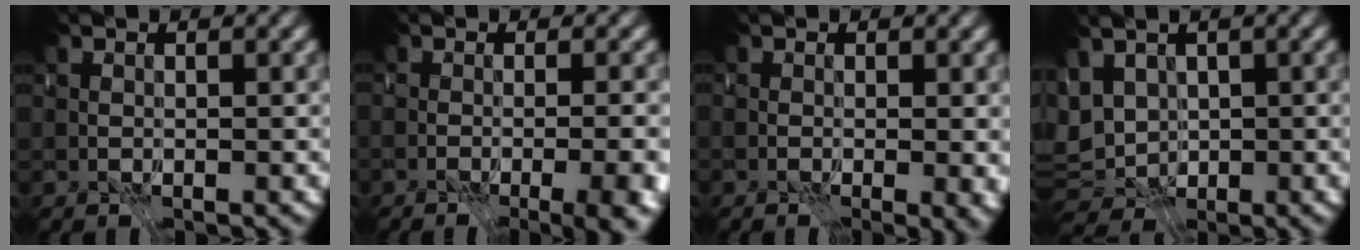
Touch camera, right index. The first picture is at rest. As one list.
[{"total": 9.1, "force": [-4.8, 4.1, 6.5], "torque": [-0.055, -0.012, -0.045]}, {"total": 3.3, "force": [-0.1, 1.7, 2.9], "torque": [-0.023, -0.024, 0.011]}, {"total": 5.1, "force": [0.0, 3.1, 4.0], "torque": [-0.057, -0.002, 0.006]}]